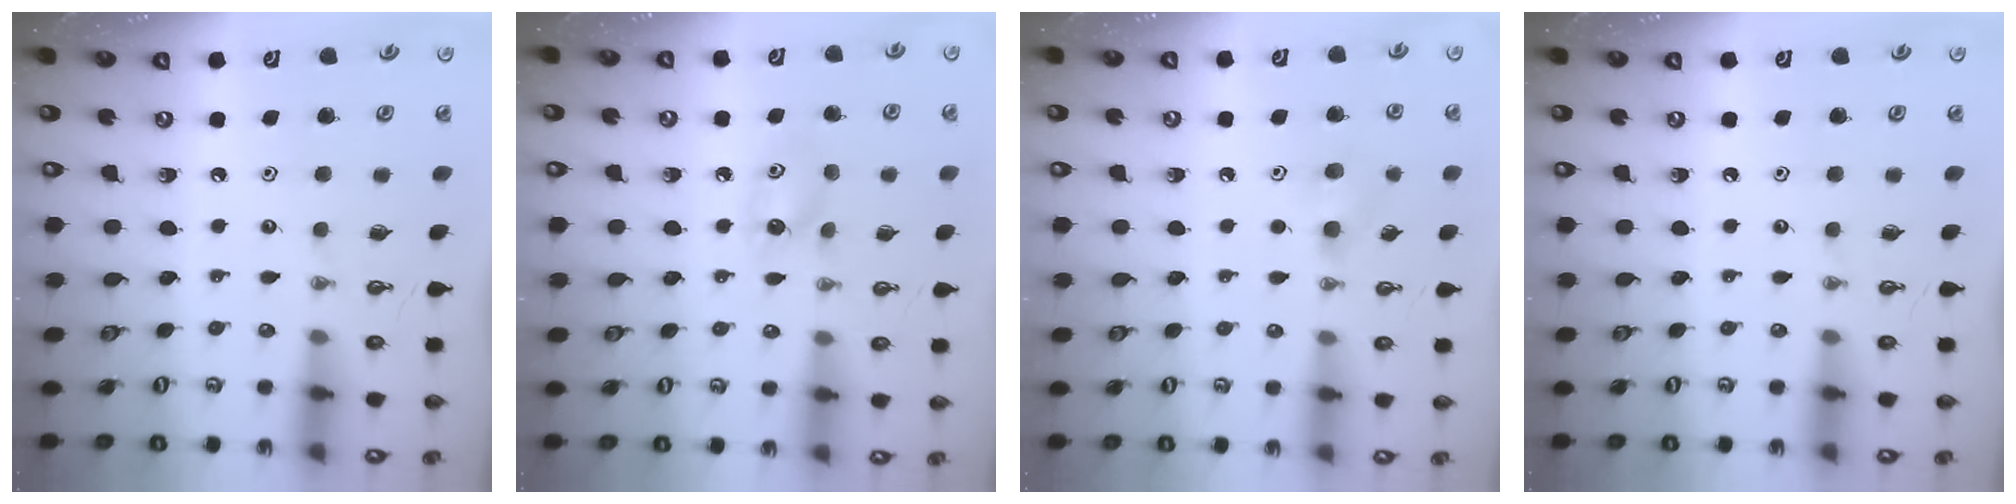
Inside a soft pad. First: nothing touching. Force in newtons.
{"total": 6.1, "press": 6.0, "slide": 0.8}
{"total": 5.1, "press": 5.0, "slide": 0.9}
{"total": 0.0}